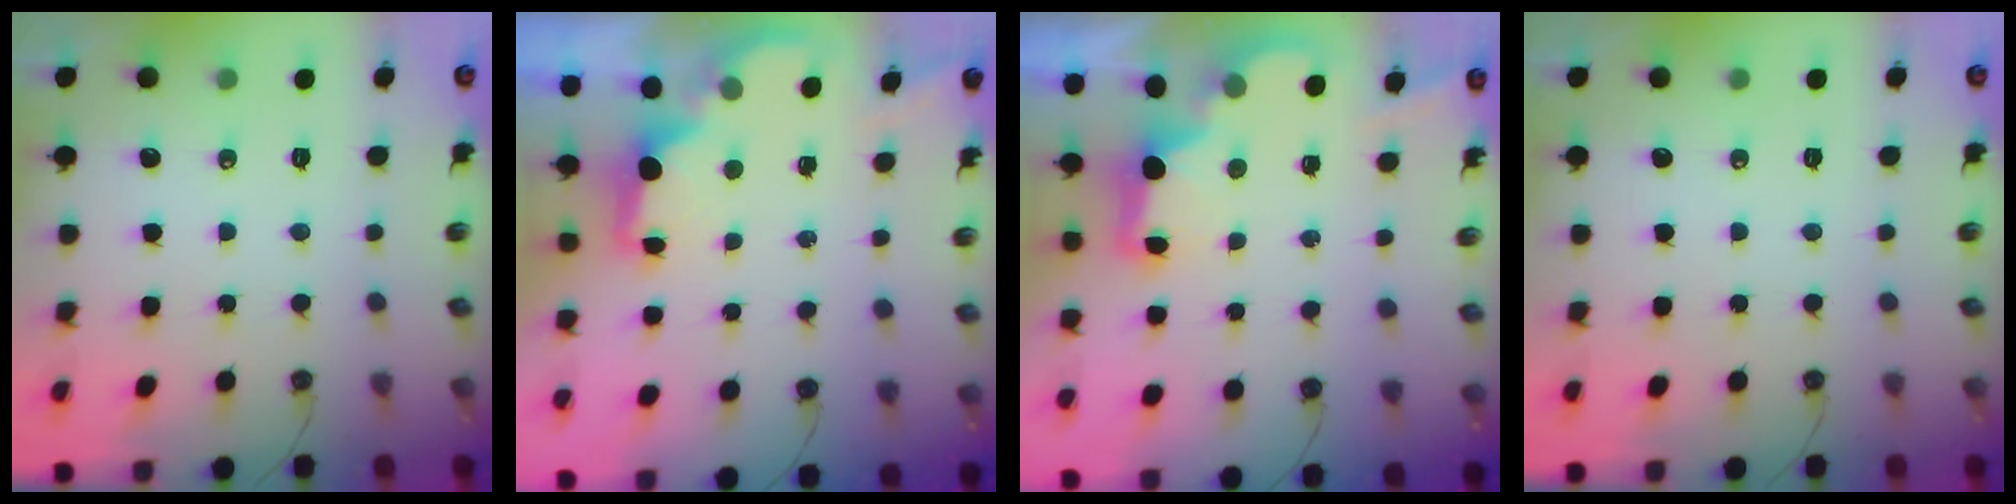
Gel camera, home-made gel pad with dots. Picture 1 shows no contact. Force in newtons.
{"total": 1.9, "press": 1.7, "slide": 0.8}
{"total": 2.7, "press": 2.6, "slide": 0.5}
{"total": 0.0}